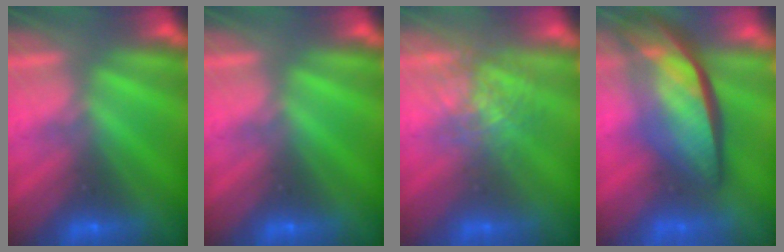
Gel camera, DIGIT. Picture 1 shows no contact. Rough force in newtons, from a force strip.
{"total": 0.0}
{"total": 2.7}
{"total": 8.8}